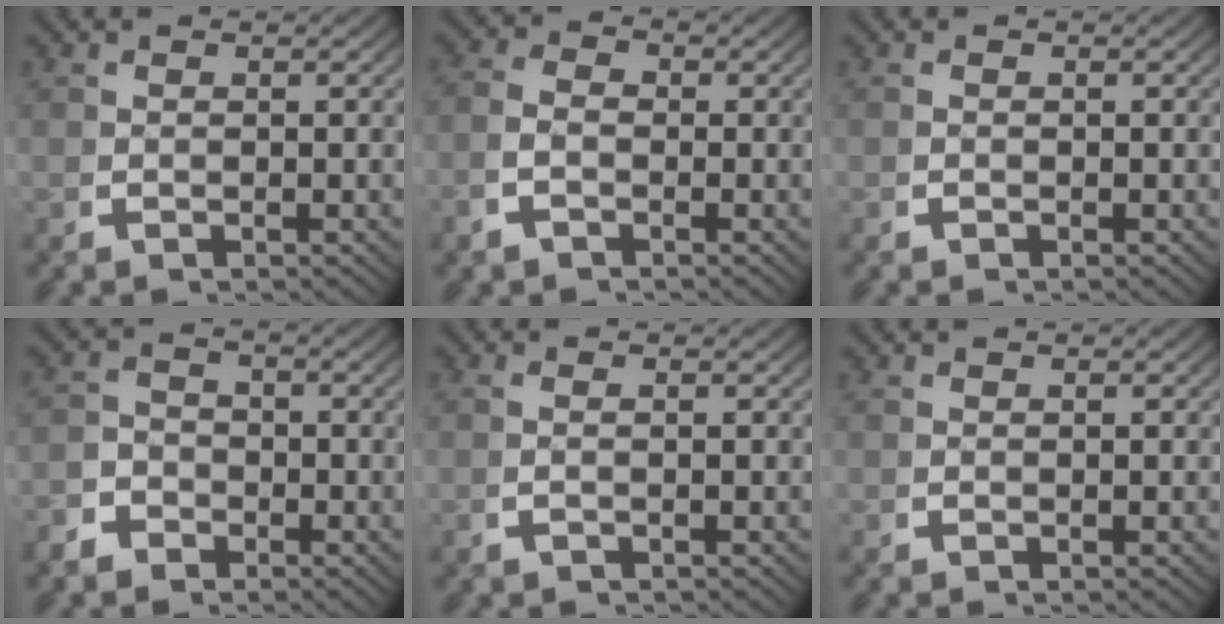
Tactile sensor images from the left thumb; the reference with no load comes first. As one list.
[{"total": 2.3, "force": [-0.9, 1.6, 1.3], "torque": [-0.024, -0.006, -0.018]}, {"total": 0.0}, {"total": 2.8, "force": [-1.8, 2.0, 0.8], "torque": [-0.007, -0.012, -0.033]}, {"total": 0.8, "force": [-0.6, -0.2, 0.5], "torque": [-0.018, -0.001, -0.005]}, {"total": 0.0}]